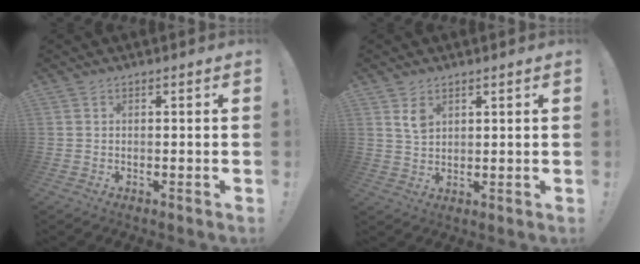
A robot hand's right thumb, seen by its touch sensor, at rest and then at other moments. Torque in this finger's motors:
{"motor_torque": [-0.07, 0.07, 0.04, 0.04, 0.04]}